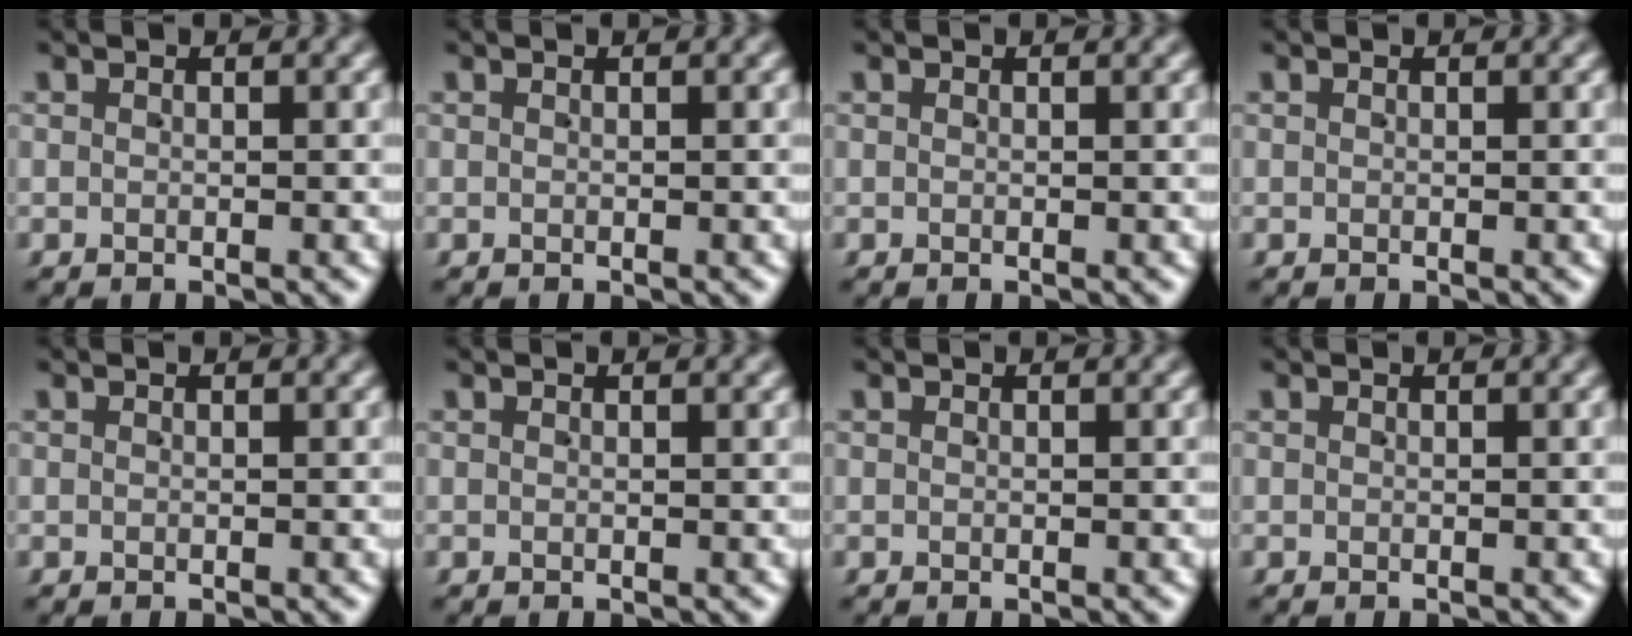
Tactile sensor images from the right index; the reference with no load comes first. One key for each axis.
{"total": 0.0}
{"total": 0.0}
{"total": 0.0}
{"total": 0.0}
{"total": 0.0}
{"total": 0.0}
{"total": 0.0}